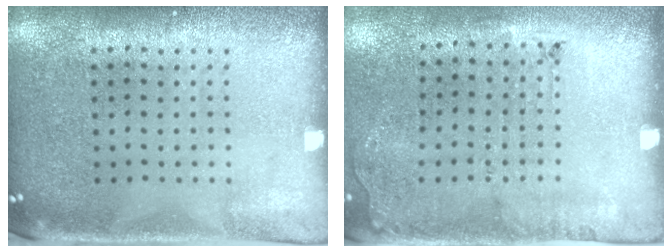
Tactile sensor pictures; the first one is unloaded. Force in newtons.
{"total": 1.8, "press": 1.2, "slide": 1.3}